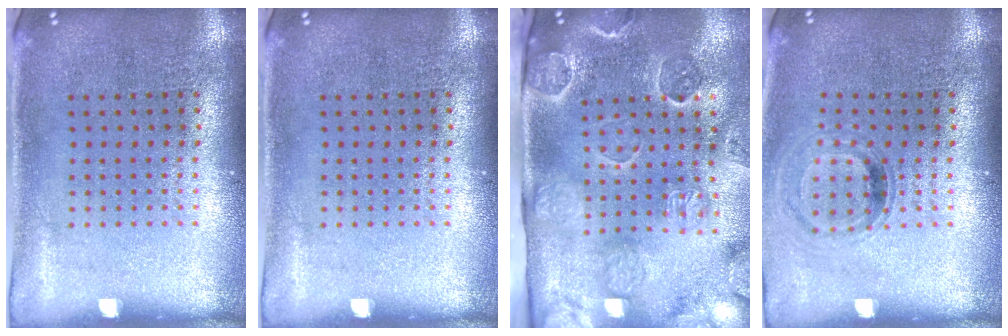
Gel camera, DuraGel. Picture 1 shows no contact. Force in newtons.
{"total": 0.0}
{"total": 3.2, "press": 3.1, "slide": 0.7}
{"total": 0.9, "press": 0.9, "slide": 0.2}